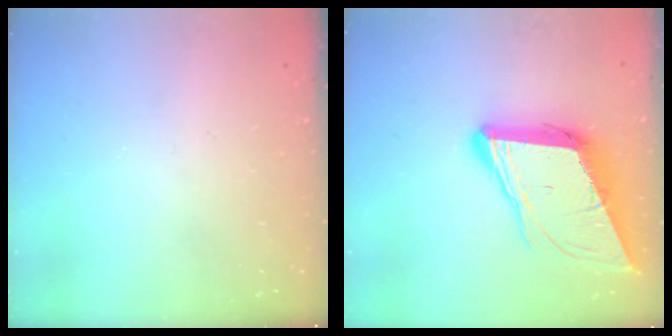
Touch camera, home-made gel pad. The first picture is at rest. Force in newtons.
{"total": 15.9, "press": 15.4, "slide": 3.9}